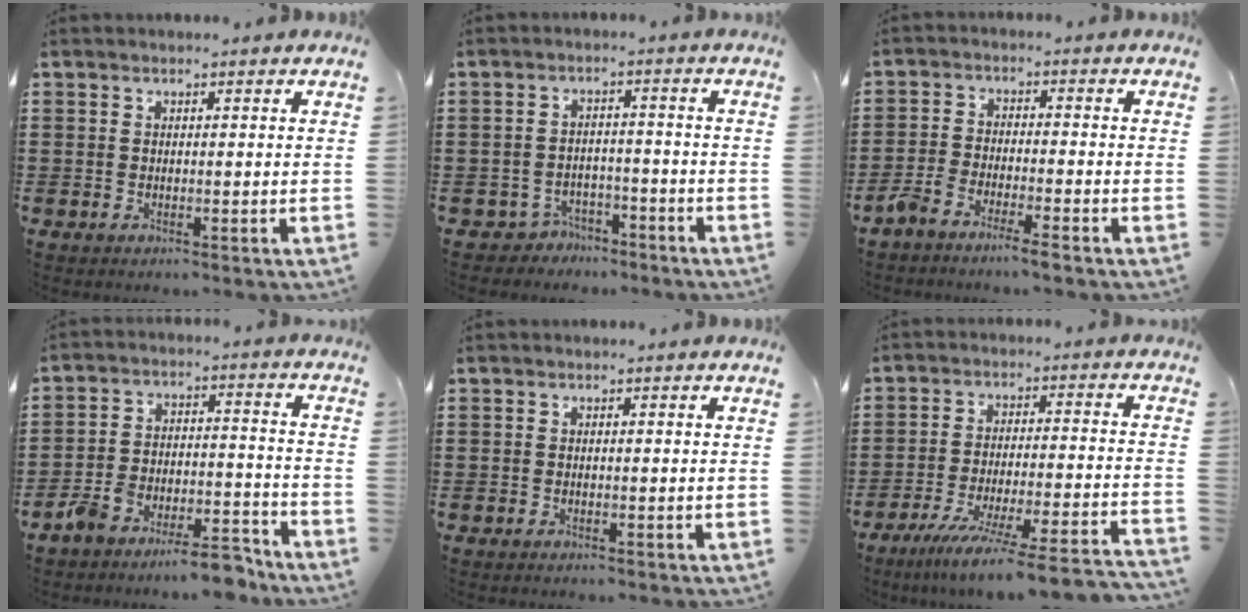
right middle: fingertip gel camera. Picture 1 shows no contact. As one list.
[{"total": 3.2, "force": [-3.1, 1.0, 0.0], "torque": [-0.010, 0.005, -0.067]}, {"total": 3.7, "force": [-3.4, -0.1, 1.4], "torque": [-0.046, -0.007, -0.073]}, {"total": 7.6, "force": [-7.2, 0.9, 2.2], "torque": [-0.034, 0.019, -0.136]}, {"total": 0.0}, {"total": 8.4, "force": [-7.2, -0.9, 4.2], "torque": [-0.064, -0.011, -0.139]}]